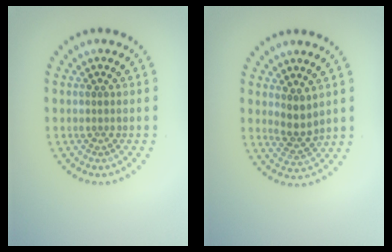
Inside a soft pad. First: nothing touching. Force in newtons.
{"total": 2.3, "press": 2.0, "slide": 1.2}